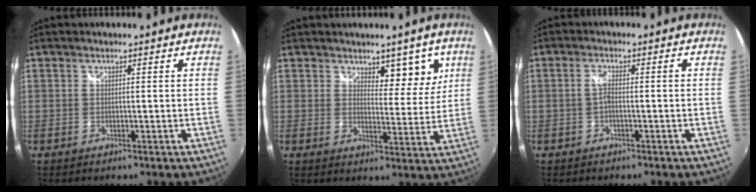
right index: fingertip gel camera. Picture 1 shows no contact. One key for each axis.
{"total": 5.7, "fx": 3.5, "fy": 3.2, "fz": 3.2, "tx": -0.030, "ty": -0.005, "tz": 0.053}
{"total": 2.1, "fx": -0.9, "fy": 0.4, "fz": 1.8, "tx": -0.038, "ty": 0.007, "tz": -0.021}